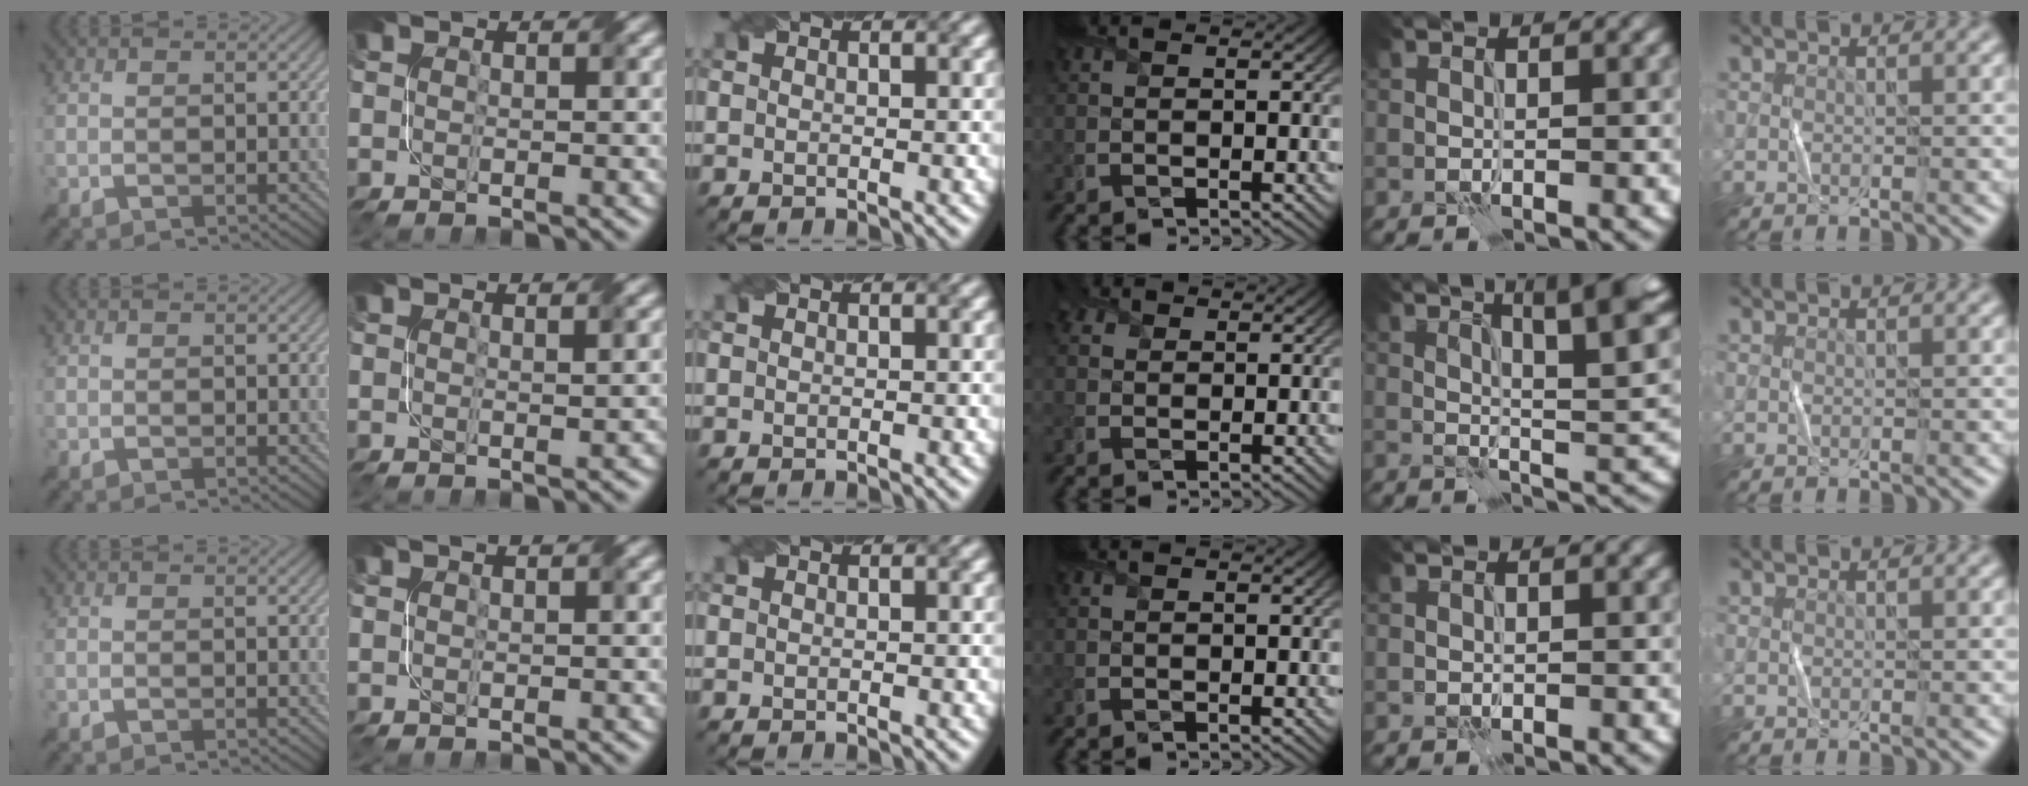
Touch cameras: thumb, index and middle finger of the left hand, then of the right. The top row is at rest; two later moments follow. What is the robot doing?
{"motion": "fold", "object": "bubble wrap"}